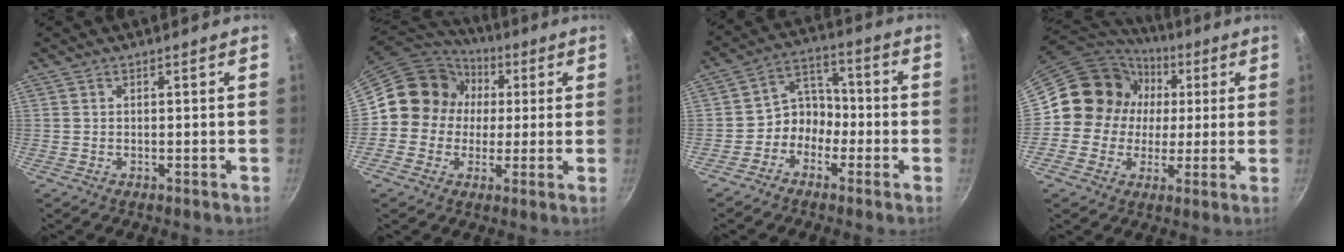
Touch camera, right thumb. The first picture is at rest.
{"total": 12.9, "force": [1.4, 12.0, 4.4], "torque": [-0.034, 0.023, 0.002]}
{"total": 6.8, "force": [-2.9, 5.6, 2.5], "torque": [0.002, 0.045, -0.066]}
{"total": 14.4, "force": [2.0, 13.5, 4.8], "torque": [-0.051, 0.014, 0.020]}